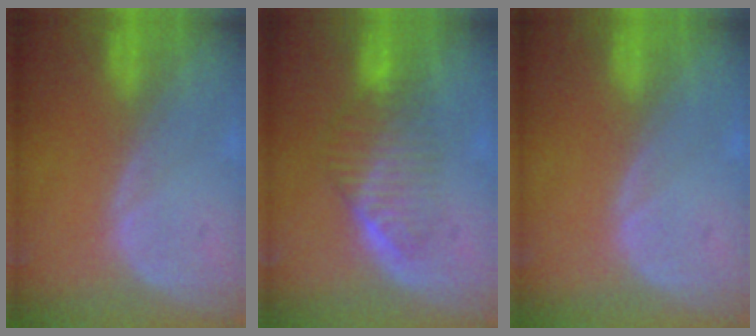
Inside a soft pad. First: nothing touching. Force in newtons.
{"total": 6.3, "press": 5.7, "slide": 2.8}
{"total": 0.0}